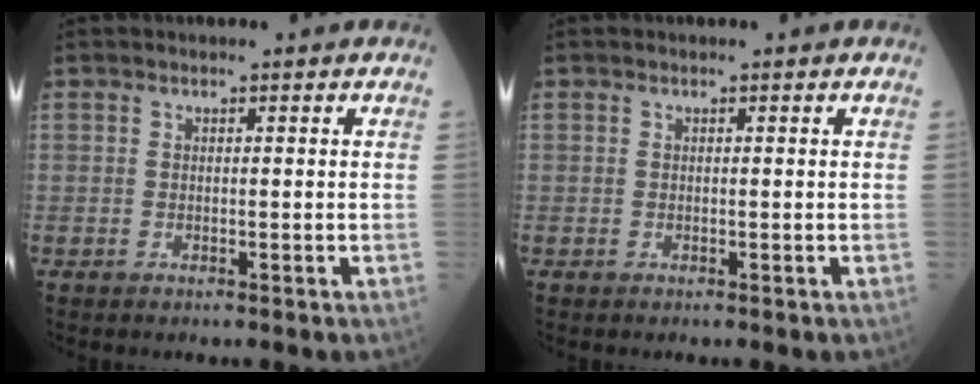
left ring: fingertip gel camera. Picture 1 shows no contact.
{"total": 0.0}